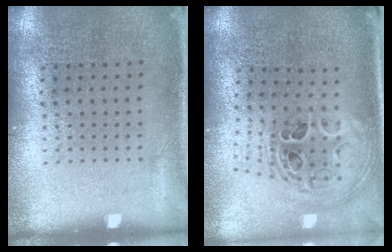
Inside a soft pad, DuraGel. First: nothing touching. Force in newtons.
{"total": 1.7, "press": 1.5, "slide": 0.9}